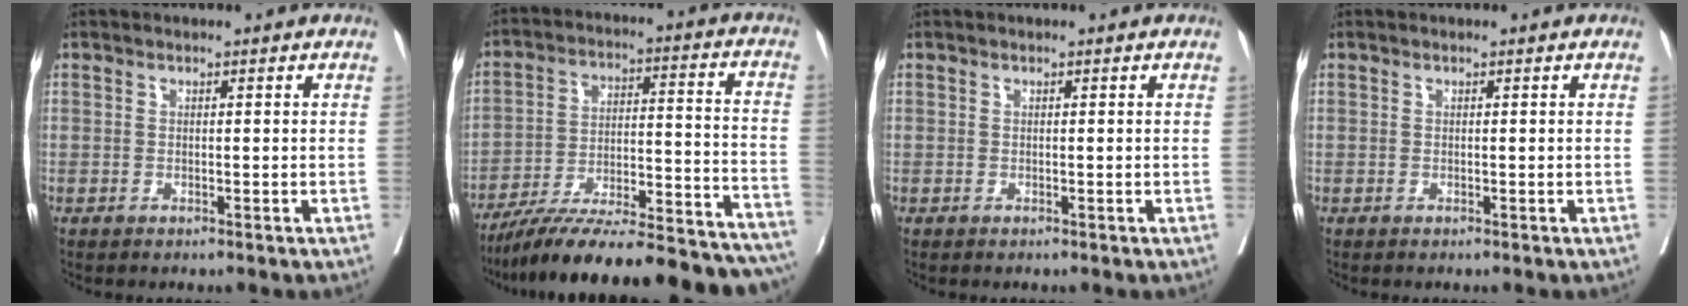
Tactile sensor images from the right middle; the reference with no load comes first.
{"total": 29.5, "force": [-26.3, 3.0, 13.0], "torque": [-0.139, -0.007, -0.375]}
{"total": 0.0}
{"total": 0.0}